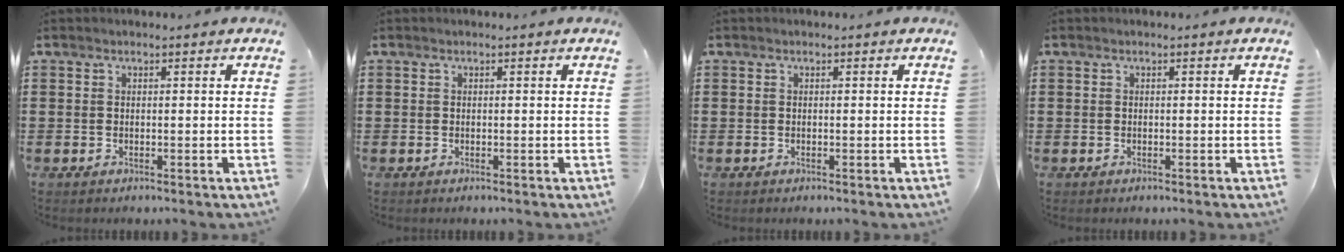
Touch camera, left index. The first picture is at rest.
{"total": 0.0}
{"total": 0.0}
{"total": 0.0}